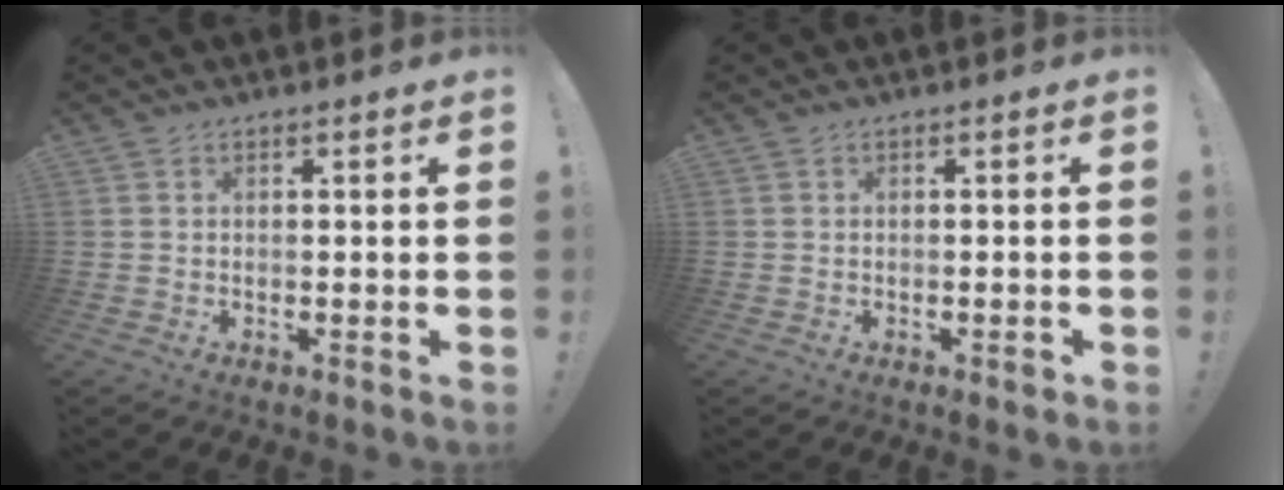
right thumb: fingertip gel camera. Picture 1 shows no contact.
{"total": 1.3, "force": [-0.7, 1.0, 0.5], "torque": [-0.003, 0.003, -0.012]}